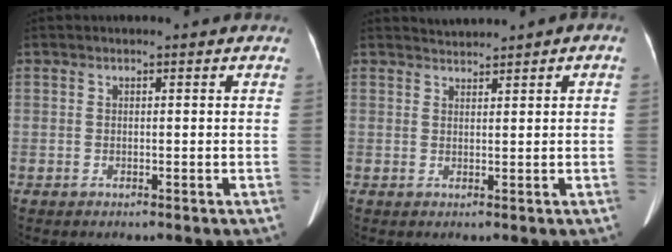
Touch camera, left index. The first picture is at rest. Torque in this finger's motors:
{"motor_torque": [0.45, -0.97, 0.01, -0.02]}